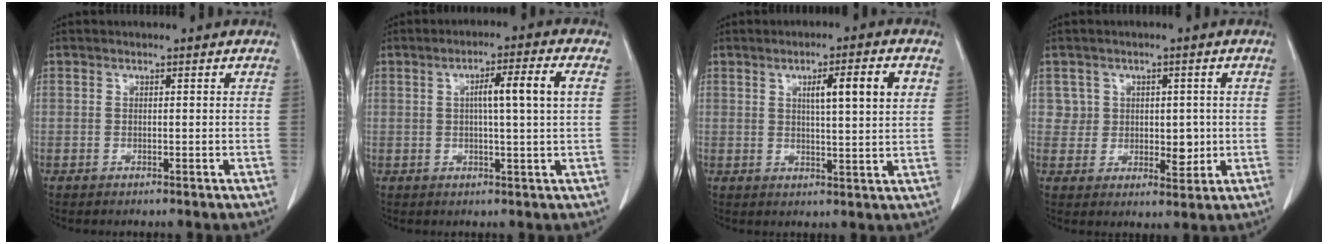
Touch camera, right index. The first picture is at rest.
{"total": 6.6, "force": [1.1, -0.4, 6.5], "torque": [-0.107, 0.010, 0.019]}
{"total": 7.4, "force": [2.5, 0.3, 6.9], "torque": [-0.110, 0.006, 0.038]}
{"total": 4.7, "force": [0.8, 4.1, 2.1], "torque": [-0.011, -0.002, 0.015]}